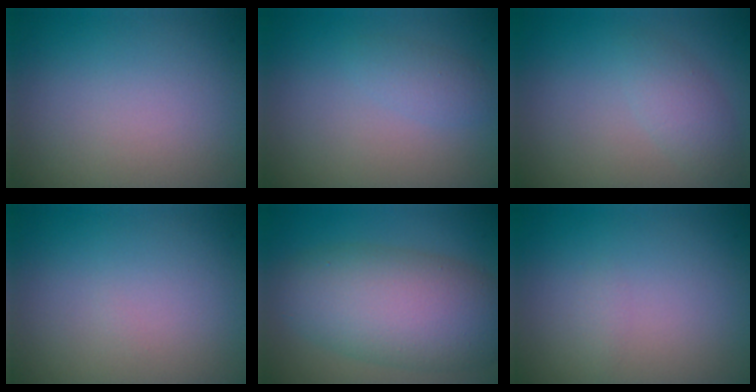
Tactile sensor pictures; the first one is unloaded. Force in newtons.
{"total": 1.3, "press": 1.3, "slide": 0.1}
{"total": 2.0, "press": 2.0, "slide": 0.1}
{"total": 0.0}
{"total": 8.5, "press": 8.5, "slide": 0.4}
{"total": 0.6, "press": 0.6, "slide": 0.0}